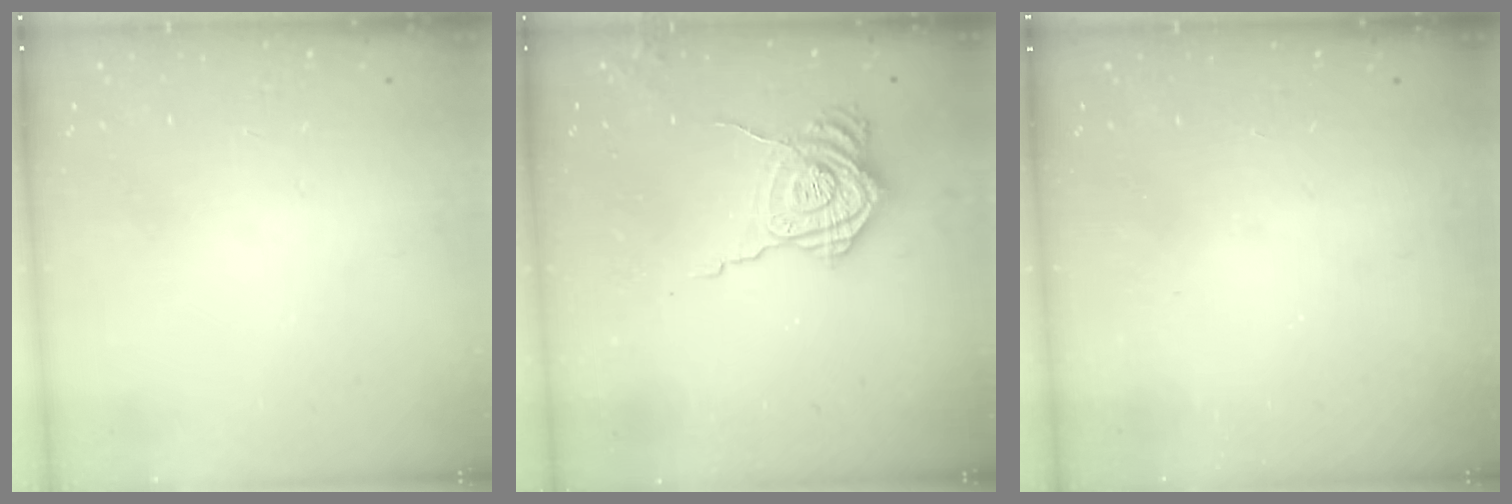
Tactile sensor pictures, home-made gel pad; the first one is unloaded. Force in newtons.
{"total": 10.9, "press": 10.9, "slide": 1.0}
{"total": 2.3, "press": 2.2, "slide": 0.8}